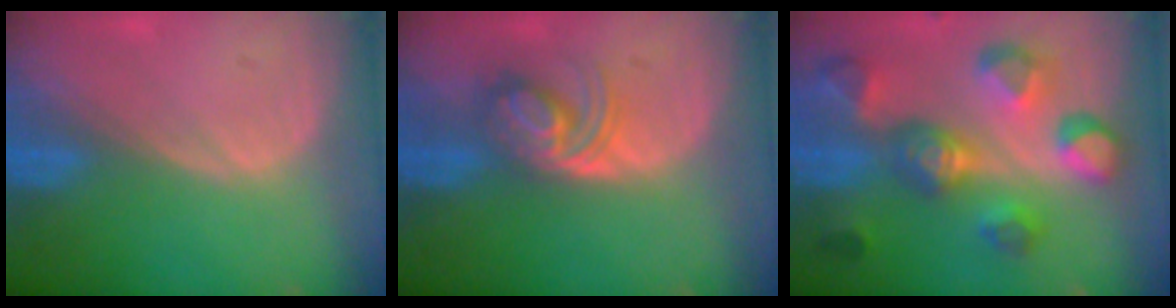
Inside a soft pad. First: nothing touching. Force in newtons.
{"total": 5.7, "press": 5.5, "slide": 1.5}
{"total": 10.5, "press": 9.8, "slide": 3.8}